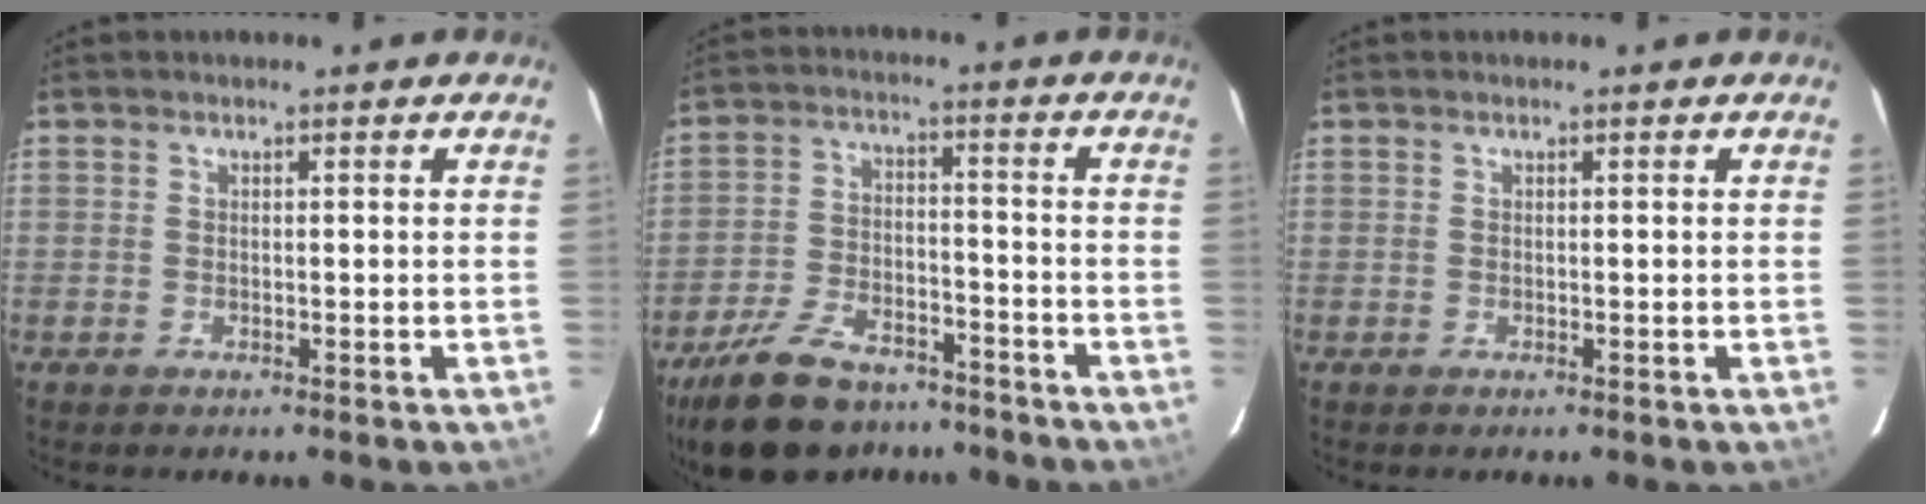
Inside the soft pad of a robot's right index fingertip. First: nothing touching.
{"total": 17.3, "force": [-13.4, 7.7, 7.7], "torque": [-0.175, 0.001, -0.214]}
{"total": 0.0}